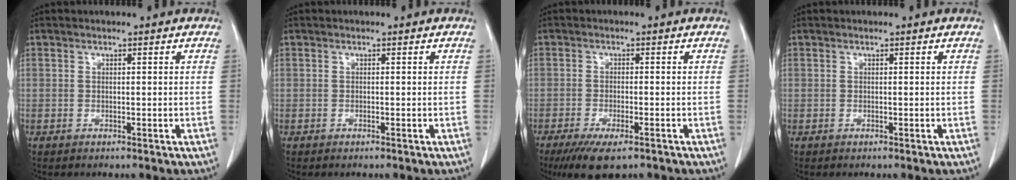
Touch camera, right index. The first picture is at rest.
{"total": 0.0}
{"total": 7.3, "force": [-5.0, 1.9, 4.9], "torque": [-0.078, -0.016, -0.076]}
{"total": 0.0}